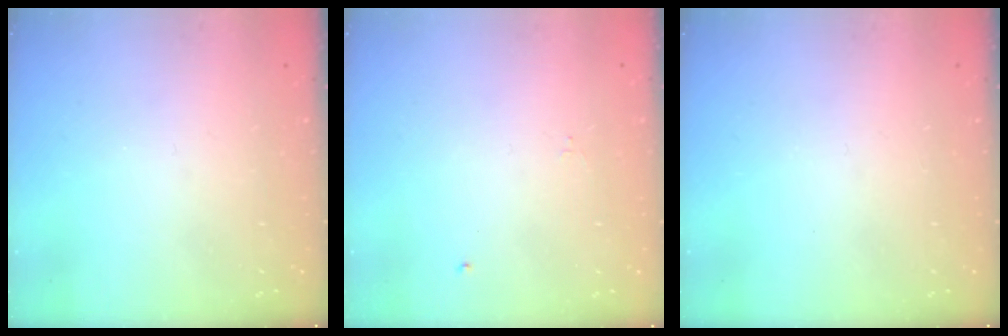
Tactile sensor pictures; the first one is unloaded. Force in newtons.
{"total": 0.6, "press": 0.5, "slide": 0.2}
{"total": 0.0}